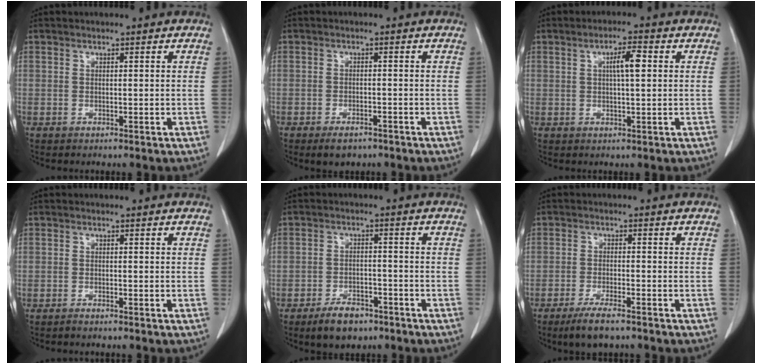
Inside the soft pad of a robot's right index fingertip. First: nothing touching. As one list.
[{"total": 3.2, "force": [-2.3, 1.5, 1.7], "torque": [-0.027, -0.001, -0.029]}, {"total": 4.2, "force": [0.9, 0.6, 4.1], "torque": [-0.069, 0.006, 0.013]}, {"total": 0.9, "force": [-0.8, 0.0, 0.4], "torque": [-0.009, -0.001, -0.014]}, {"total": 5.7, "force": [-4.0, 2.9, 2.8], "torque": [-0.048, 0.003, -0.063]}, {"total": 5.5, "force": [-4.1, 0.9, 3.6], "torque": [-0.068, -0.010, -0.069]}]